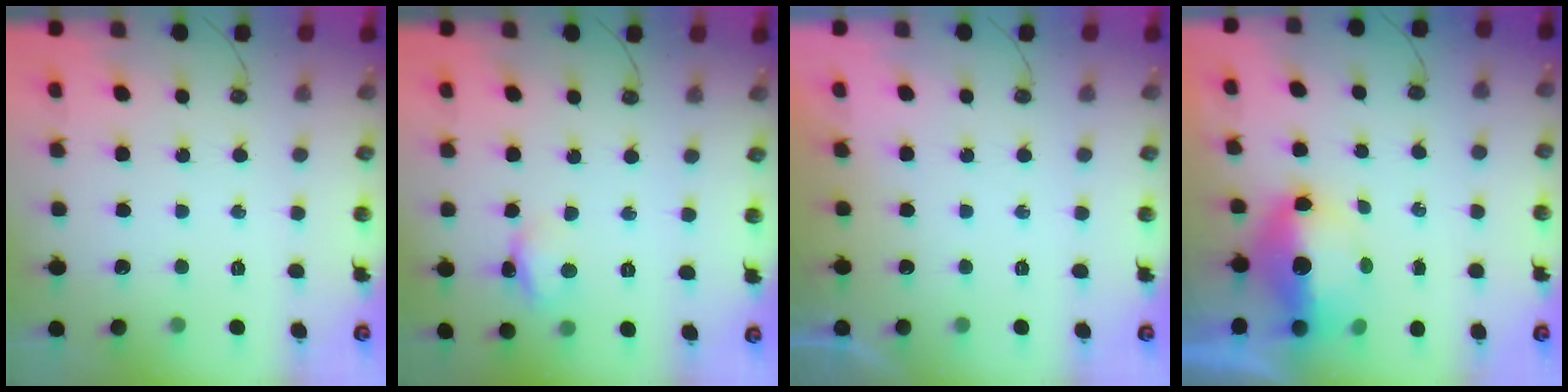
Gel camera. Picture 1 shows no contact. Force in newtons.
{"total": 4.1, "press": 4.1, "slide": 0.4}
{"total": 0.0}
{"total": 10.3, "press": 9.7, "slide": 3.5}